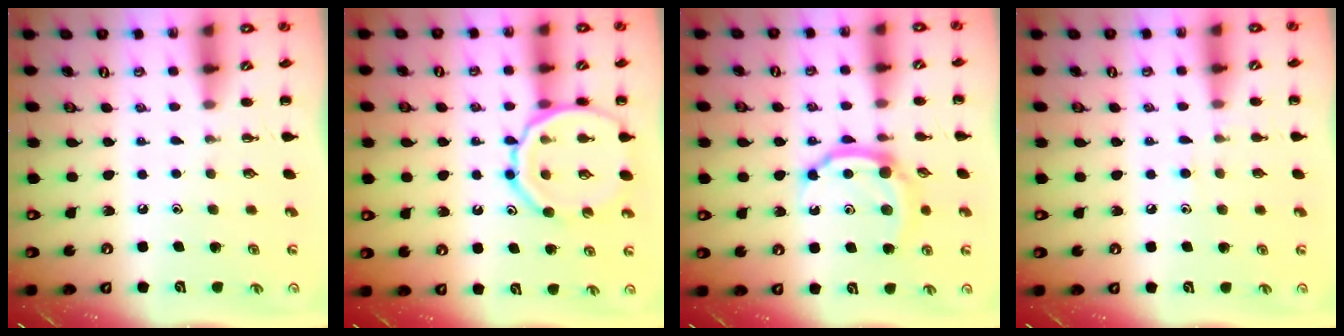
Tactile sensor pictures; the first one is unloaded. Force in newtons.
{"total": 16.0, "press": 15.8, "slide": 2.5}
{"total": 9.3, "press": 9.3, "slide": 0.7}
{"total": 6.6, "press": 6.2, "slide": 2.2}